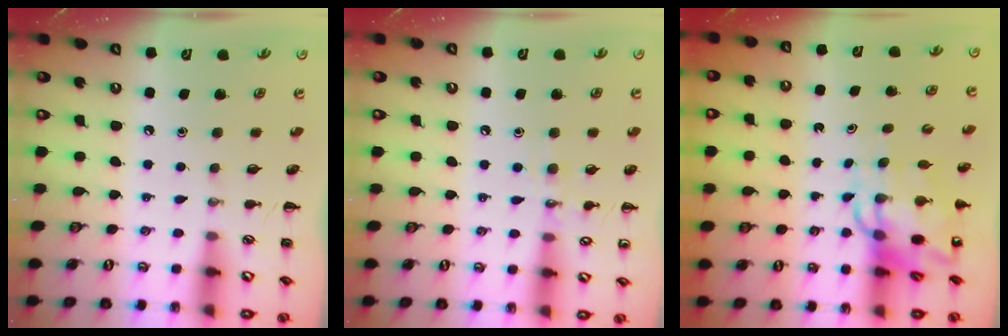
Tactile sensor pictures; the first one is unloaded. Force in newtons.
{"total": 6.9, "press": 6.7, "slide": 1.7}
{"total": 9.7, "press": 9.3, "slide": 2.7}